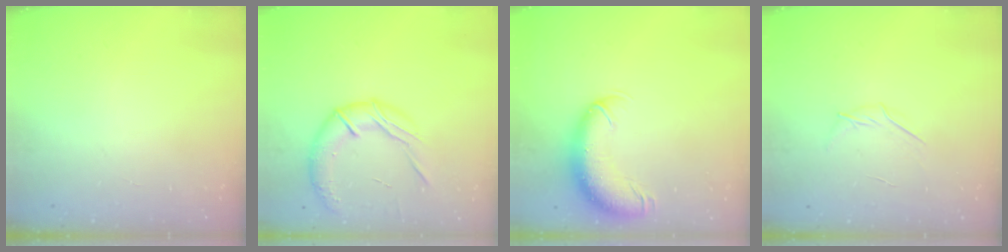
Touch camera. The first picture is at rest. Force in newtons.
{"total": 15.2, "press": 15.0, "slide": 2.3}
{"total": 13.0, "press": 12.7, "slide": 2.9}
{"total": 4.1, "press": 3.9, "slide": 1.1}